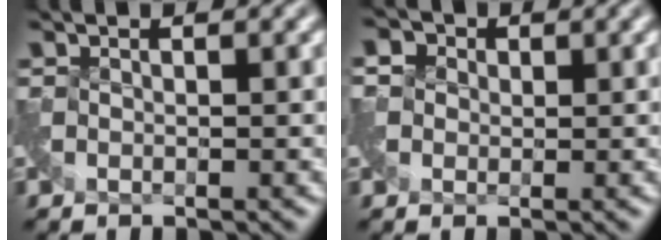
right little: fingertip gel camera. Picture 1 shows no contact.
{"total": 1.7, "force": [0.1, 1.6, 0.2], "torque": [0.000, 0.011, 0.001]}